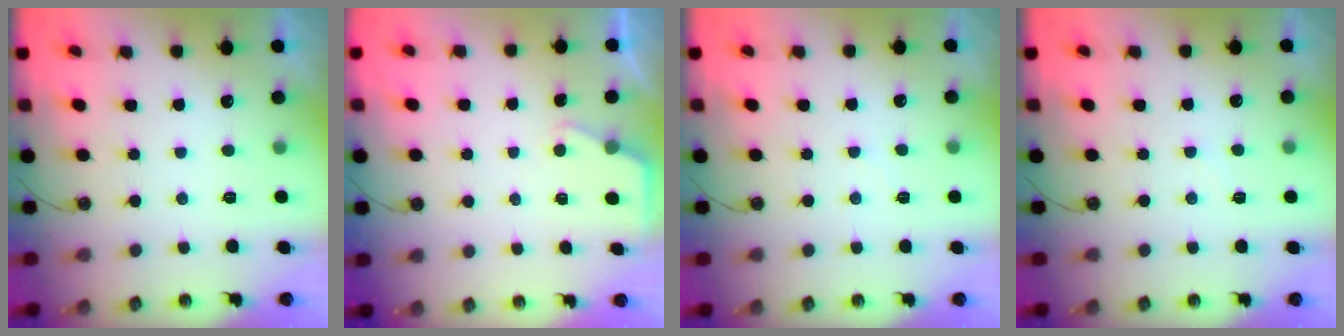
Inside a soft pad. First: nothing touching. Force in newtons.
{"total": 3.1, "press": 3.0, "slide": 0.4}
{"total": 2.4, "press": 2.4, "slide": 0.4}
{"total": 2.2, "press": 2.2, "slide": 0.4}